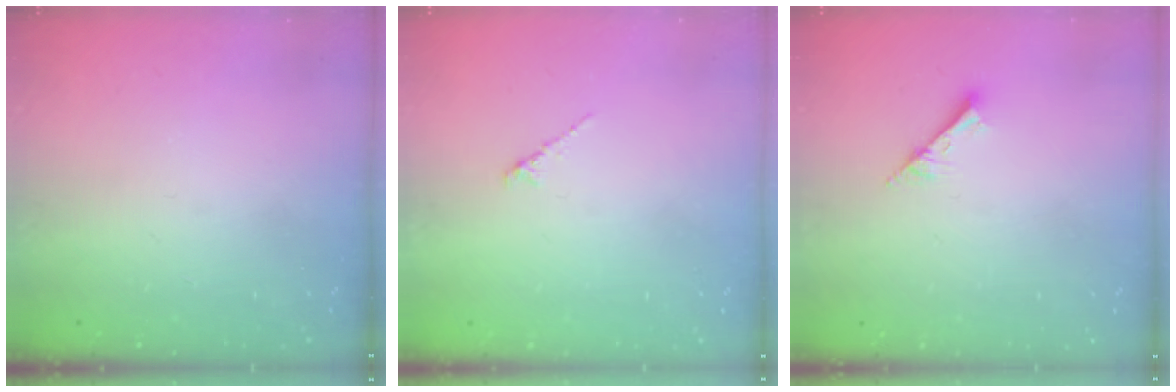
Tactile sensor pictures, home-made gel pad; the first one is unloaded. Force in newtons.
{"total": 1.2, "press": 1.1, "slide": 0.4}
{"total": 1.7, "press": 1.6, "slide": 0.1}